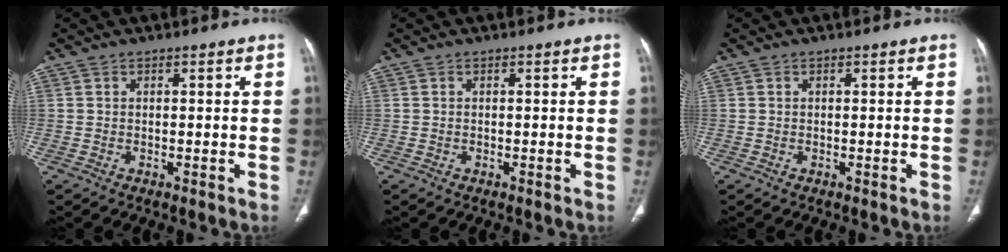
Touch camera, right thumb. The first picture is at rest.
{"total": 0.0}
{"total": 0.0}